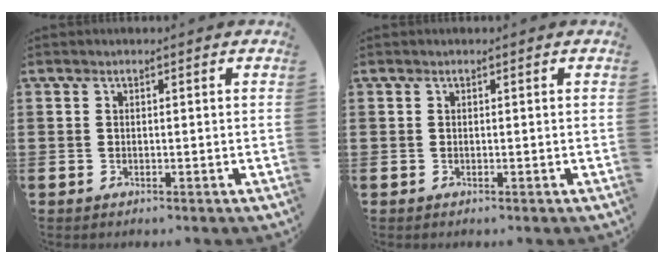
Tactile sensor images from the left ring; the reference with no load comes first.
{"total": 0.0}